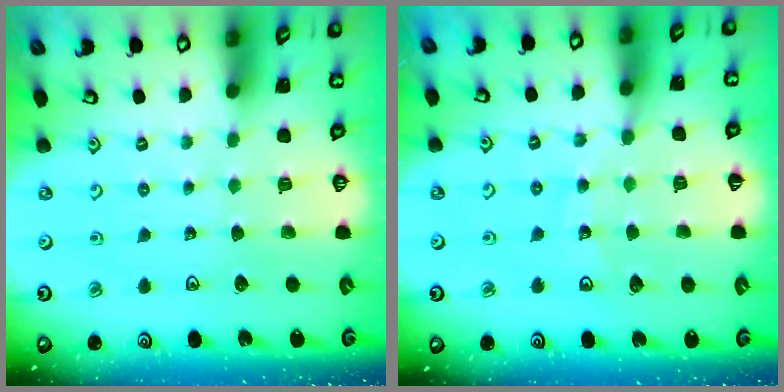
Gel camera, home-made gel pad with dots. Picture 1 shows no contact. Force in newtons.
{"total": 10.9, "press": 10.4, "slide": 3.4}